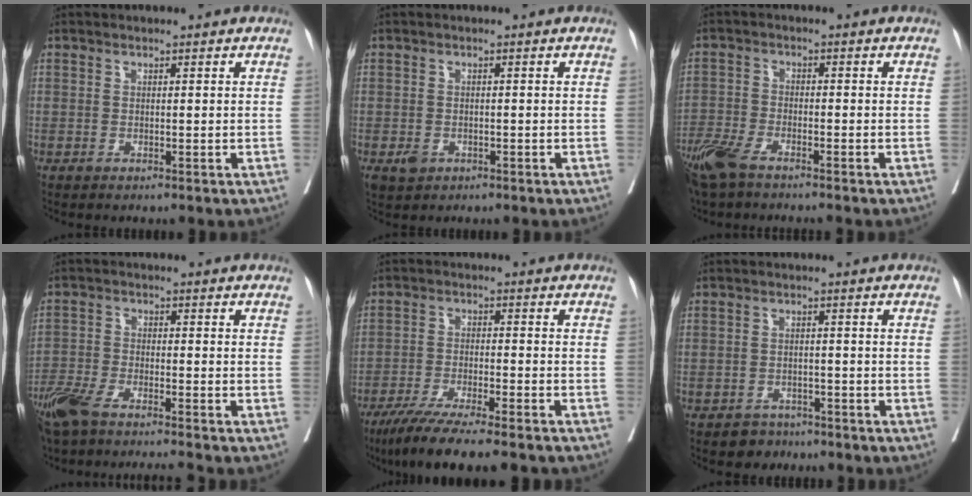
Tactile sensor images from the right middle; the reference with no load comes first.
{"total": 2.0, "force": [-0.9, 1.6, 0.9], "torque": [-0.013, 0.001, -0.006]}
{"total": 7.6, "force": [-5.9, 1.7, 4.4], "torque": [-0.092, -0.018, -0.115]}
{"total": 9.4, "force": [-7.9, 0.6, 5.0], "torque": [-0.091, -0.021, -0.142]}
{"total": 11.3, "force": [-9.3, 0.3, 6.5], "torque": [-0.097, -0.028, -0.149]}
{"total": 2.8, "force": [-2.2, 1.7, -0.2], "torque": [-0.008, 0.006, -0.032]}